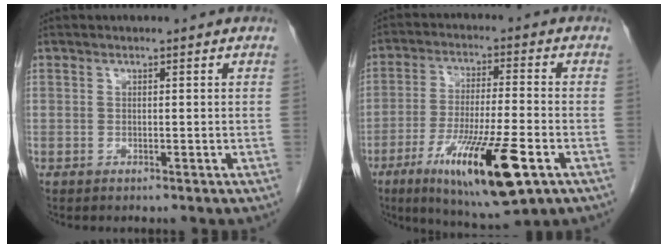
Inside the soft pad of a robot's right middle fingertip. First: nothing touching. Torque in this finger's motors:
{"motor_torque": [1.52, -0.62, 0.76, 0.21]}